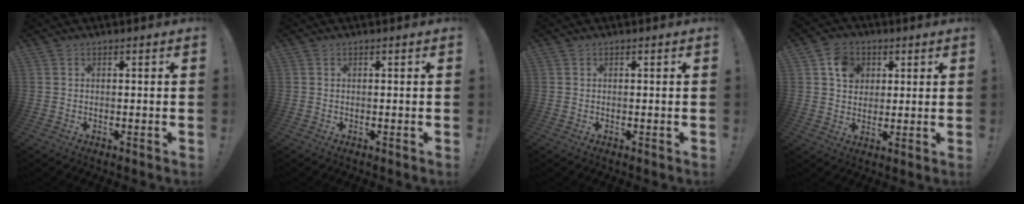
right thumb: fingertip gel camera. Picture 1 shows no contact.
{"total": 0.0}
{"total": 0.0}
{"total": 8.9, "force": [3.3, 7.6, 3.2], "torque": [-0.037, -0.011, 0.065]}